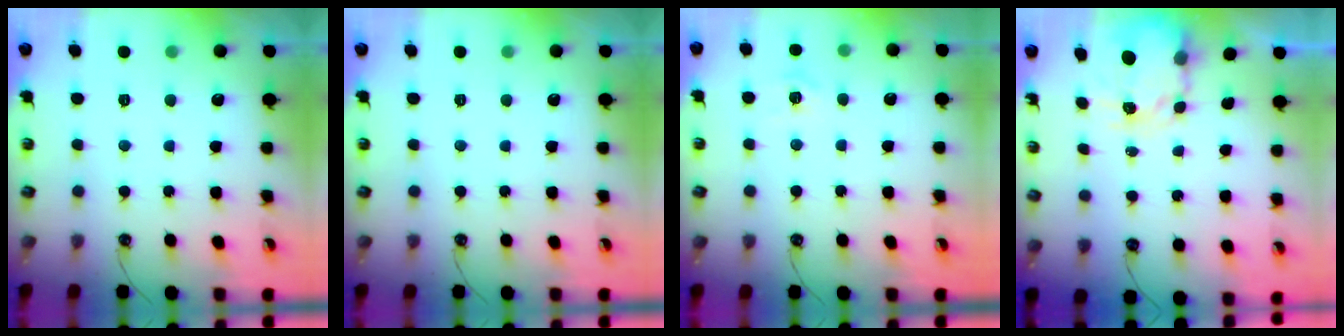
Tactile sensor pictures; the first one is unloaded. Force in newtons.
{"total": 0.0}
{"total": 5.9, "press": 5.9, "slide": 0.6}
{"total": 3.7, "press": 3.7, "slide": 0.3}